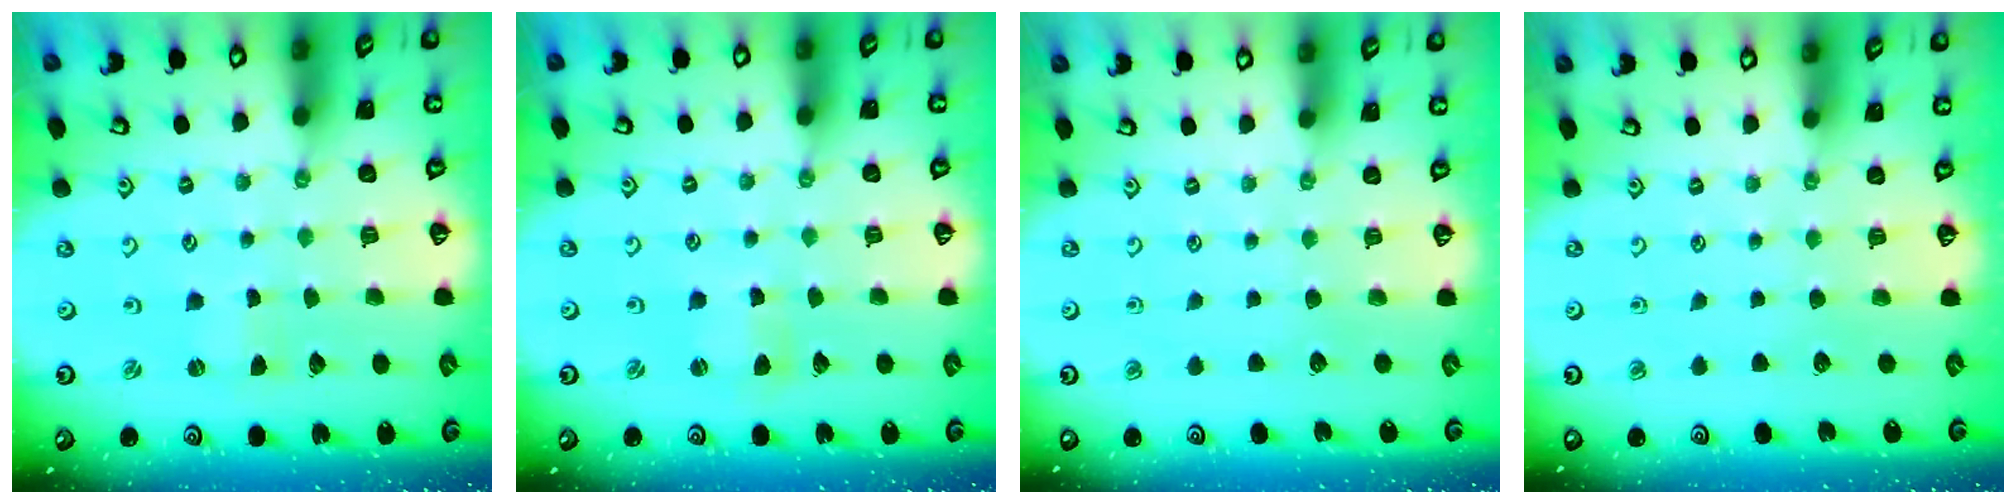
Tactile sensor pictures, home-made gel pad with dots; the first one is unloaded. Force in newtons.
{"total": 2.1, "press": 2.1, "slide": 0.3}
{"total": 0.0}
{"total": 0.0}